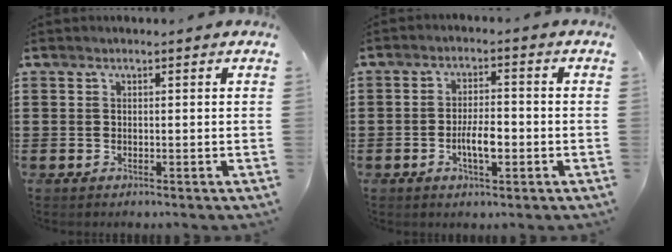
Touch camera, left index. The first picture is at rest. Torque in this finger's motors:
{"motor_torque": [0.23, 0.07, 0.20, 0.09]}